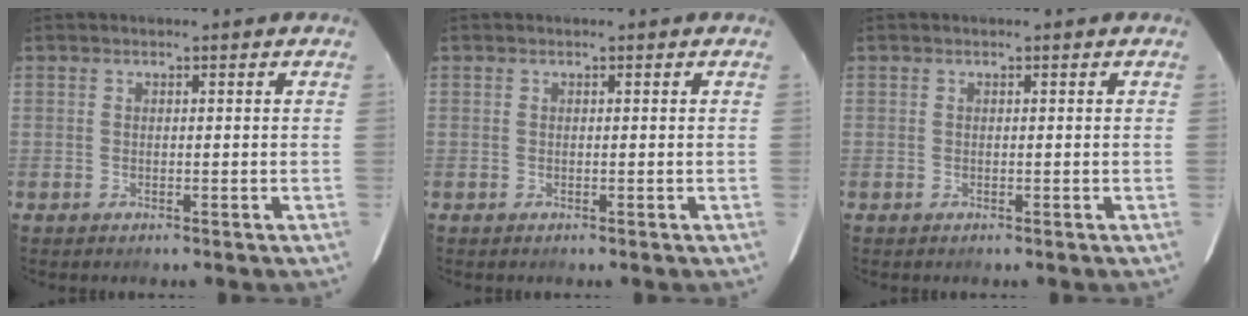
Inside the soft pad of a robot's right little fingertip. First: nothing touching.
{"total": 0.0}
{"total": 0.0}